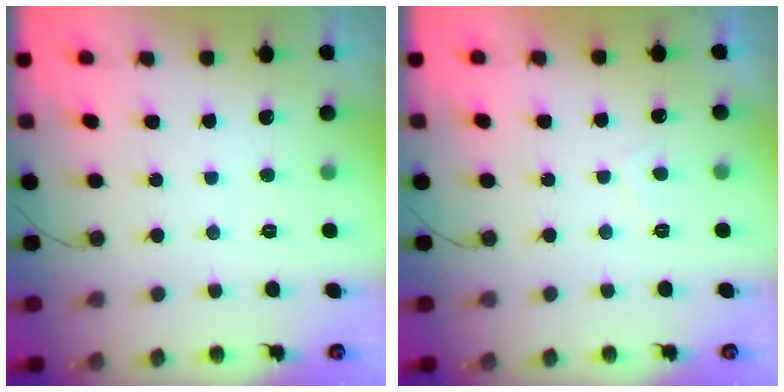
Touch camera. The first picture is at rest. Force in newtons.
{"total": 0.7, "press": 0.5, "slide": 0.5}